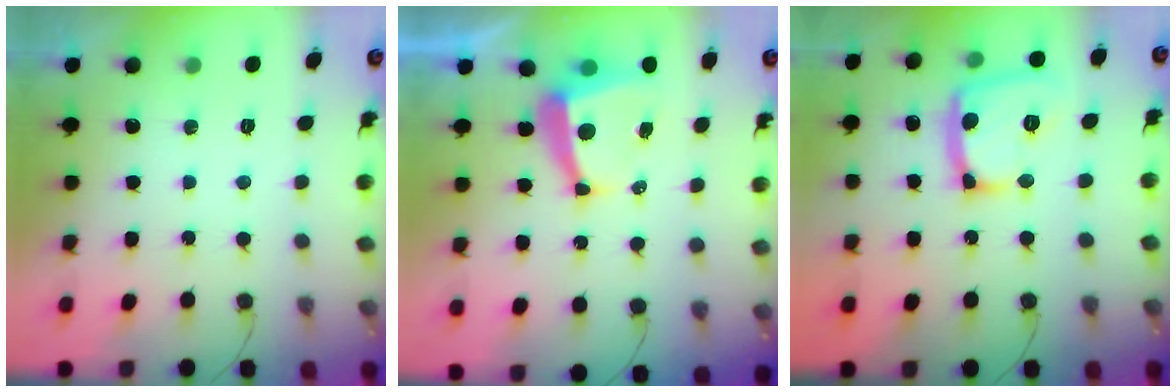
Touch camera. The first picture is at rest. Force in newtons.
{"total": 8.0, "press": 8.0, "slide": 1.0}
{"total": 16.1, "press": 16.1, "slide": 1.4}